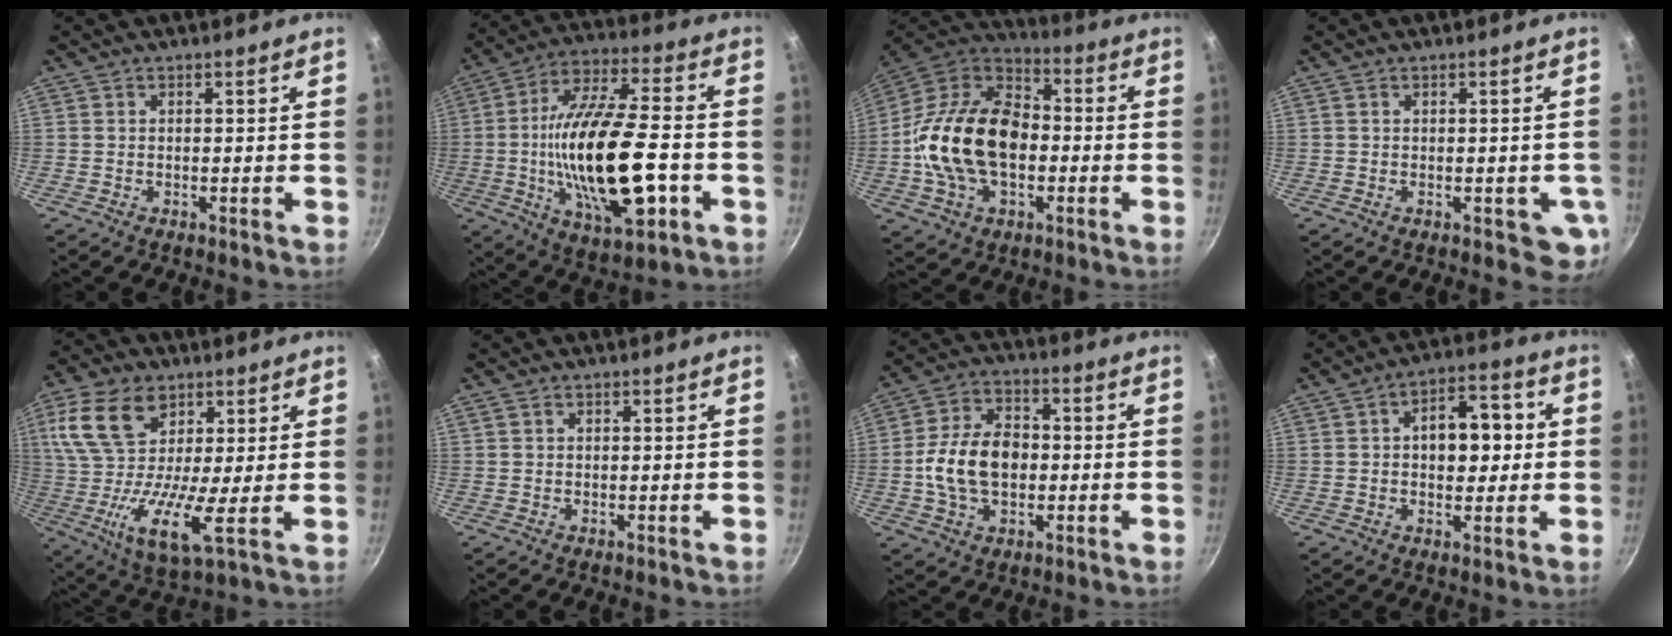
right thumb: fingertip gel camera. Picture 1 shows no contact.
{"total": 24.2, "force": [-4.5, 9.4, 21.9], "torque": [-0.387, 0.018, -0.075]}
{"total": 22.3, "force": [-2.2, 14.7, 16.6], "torque": [-0.276, 0.039, -0.049]}
{"total": 5.0, "force": [-0.7, 2.6, 4.2], "torque": [-0.028, 0.000, -0.006]}
{"total": 18.0, "force": [6.0, 9.6, 14.0], "torque": [-0.266, -0.018, 0.096]}
{"total": 0.7, "force": [0.3, 0.5, 0.3], "torque": [-0.007, 0.002, 0.006]}
{"total": 13.1, "force": [-1.0, 8.9, 9.5], "torque": [-0.150, 0.023, -0.026]}
{"total": 10.3, "force": [1.0, 6.5, 8.0], "torque": [-0.074, 0.018, 0.005]}